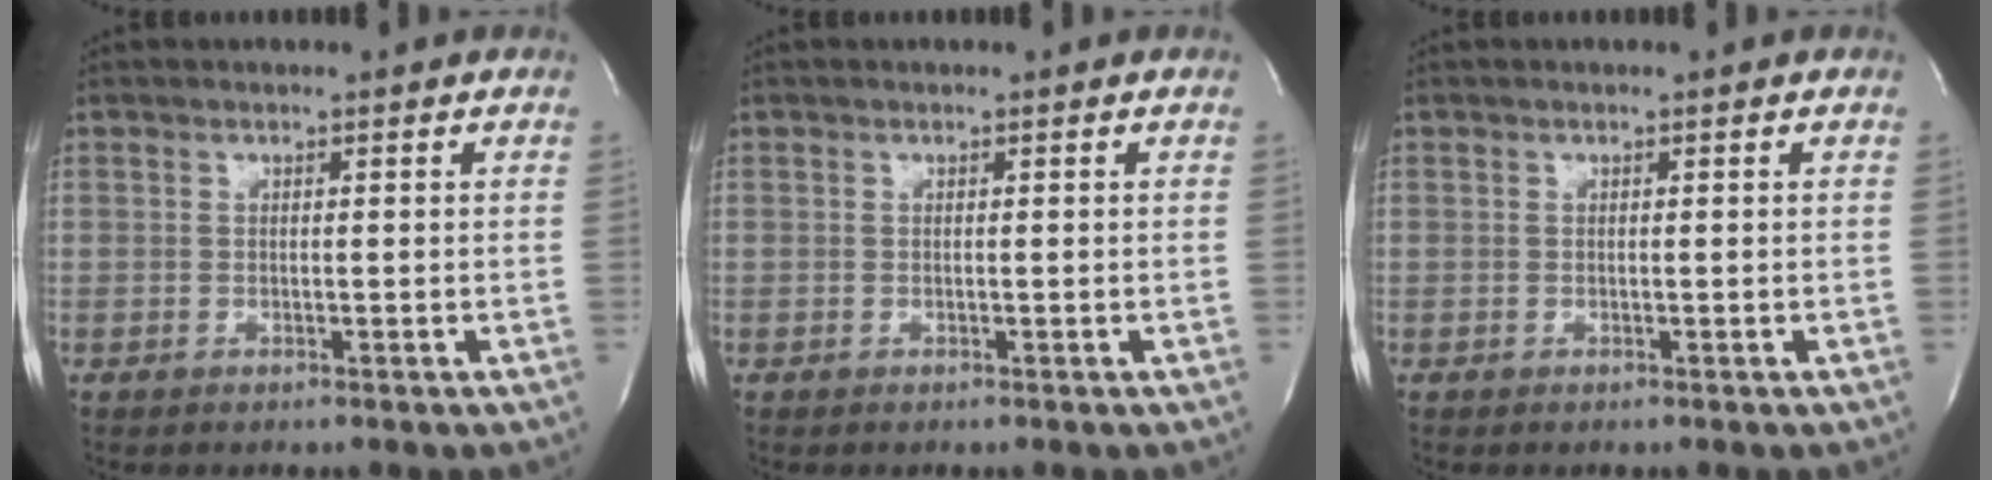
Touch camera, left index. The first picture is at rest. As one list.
[{"total": 0.0}, {"total": 0.0}]